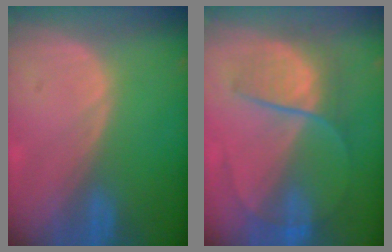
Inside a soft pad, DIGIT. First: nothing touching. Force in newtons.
{"total": 6.9, "press": 6.6, "slide": 2.0}